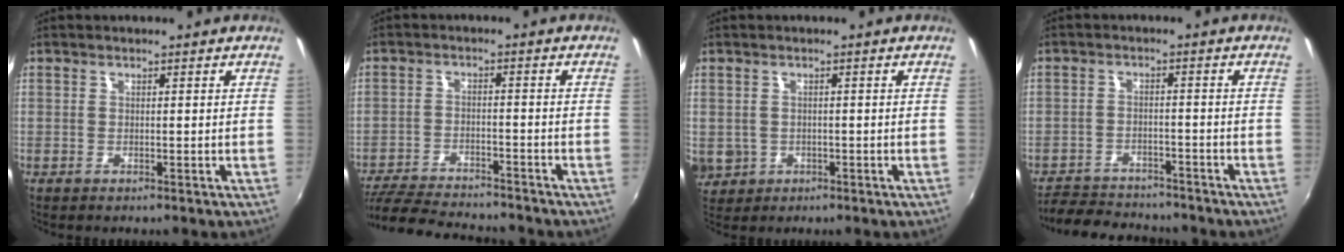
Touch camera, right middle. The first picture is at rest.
{"total": 15.0, "force": [-13.5, 2.9, 5.9], "torque": [-0.137, -0.021, -0.214]}
{"total": 6.9, "force": [-1.1, 6.2, 2.8], "torque": [-0.077, -0.003, -0.005]}
{"total": 10.7, "force": [-9.6, 3.8, 3.0], "torque": [-0.085, 0.006, -0.144]}